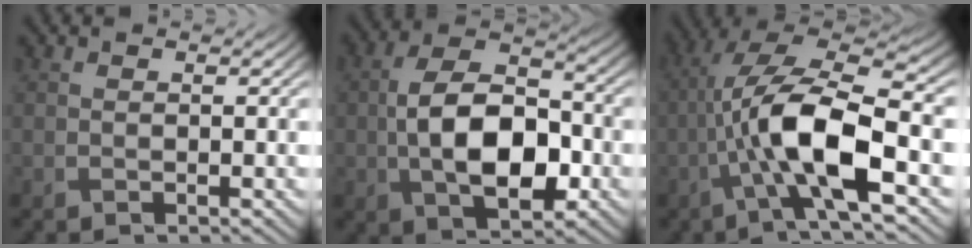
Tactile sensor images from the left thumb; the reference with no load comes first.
{"total": 11.6, "force": [-2.0, 6.6, 9.4], "torque": [-0.182, -0.001, -0.036]}
{"total": 13.1, "force": [-3.5, 4.3, 11.8], "torque": [-0.236, 0.004, -0.069]}